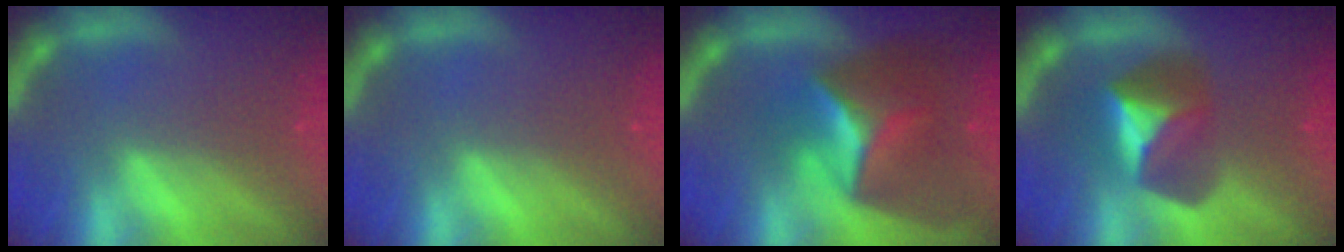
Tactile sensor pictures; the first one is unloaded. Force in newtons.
{"total": 0.0}
{"total": 8.9}
{"total": 5.4}